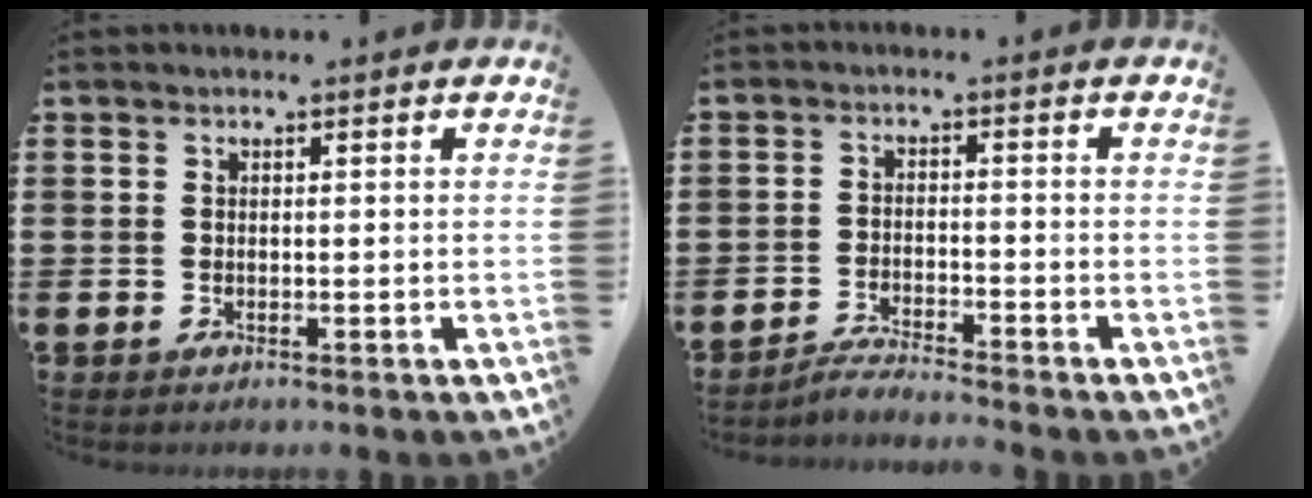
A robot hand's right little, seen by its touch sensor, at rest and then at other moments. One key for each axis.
{"total": 2.5, "fx": -2.5, "fy": -0.3, "fz": 0.3, "tx": -0.007, "ty": 0.003, "tz": -0.052}